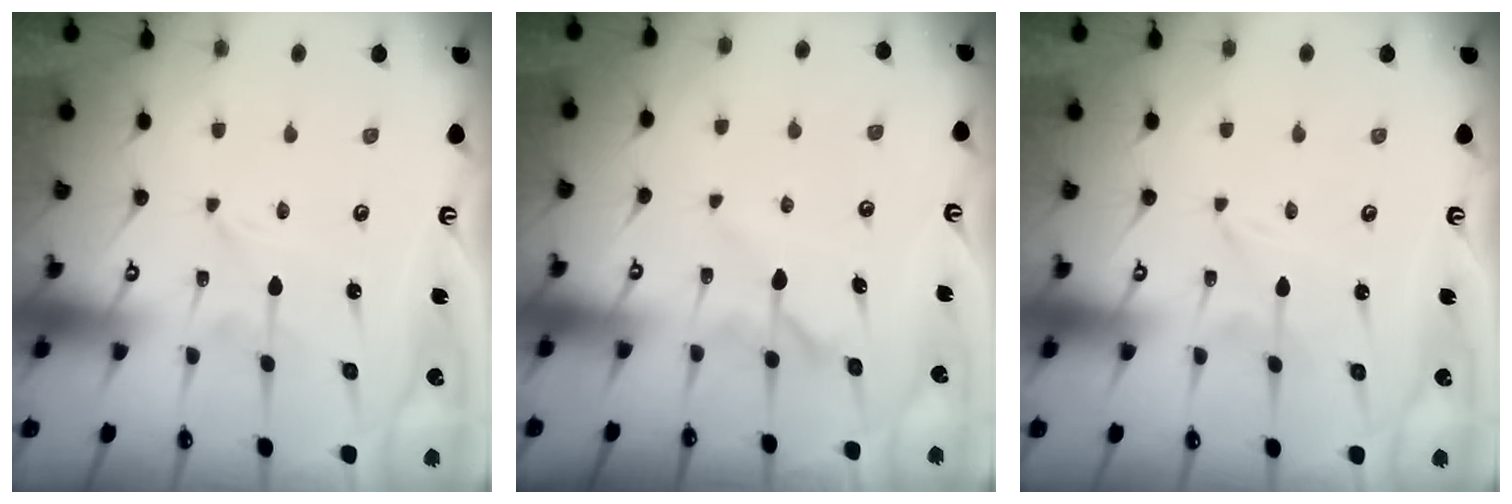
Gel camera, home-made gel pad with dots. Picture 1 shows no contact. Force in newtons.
{"total": 5.4, "press": 5.4, "slide": 0.5}
{"total": 0.0}